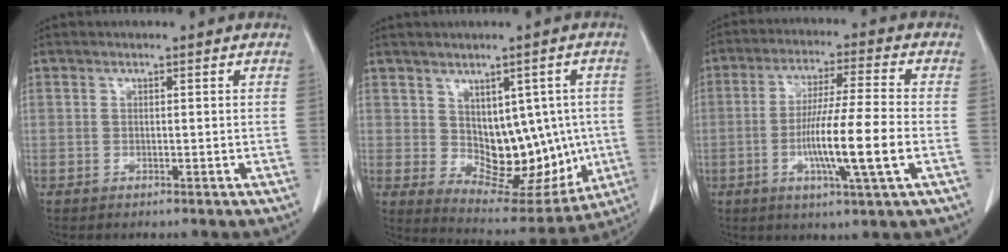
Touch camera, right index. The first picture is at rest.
{"total": 12.6, "force": [0.2, 7.5, 10.1], "torque": [-0.113, 0.014, 0.036]}
{"total": 11.7, "force": [-2.7, -0.5, 11.4], "torque": [-0.209, -0.011, -0.053]}